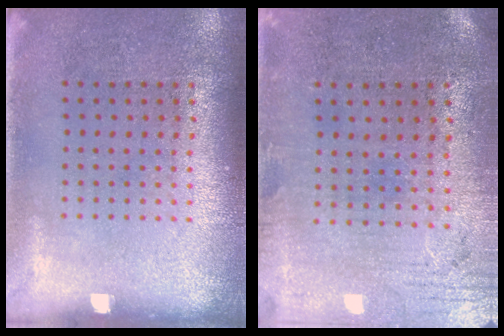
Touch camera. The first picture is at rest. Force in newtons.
{"total": 0.5, "press": 0.2, "slide": 0.5}